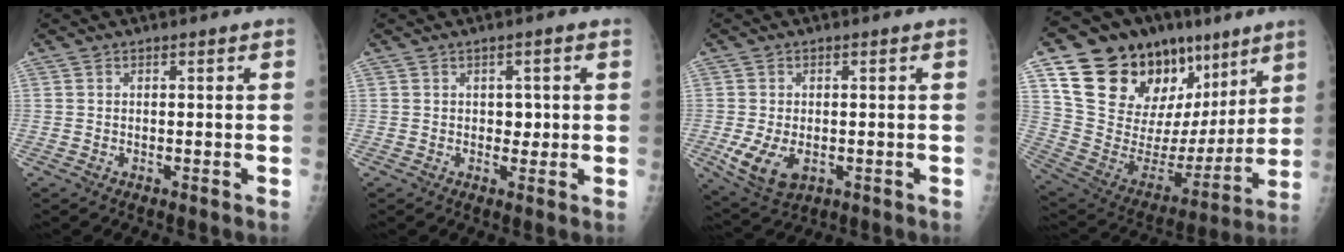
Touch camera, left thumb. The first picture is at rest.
{"total": 2.6, "force": [0.5, 1.8, 1.8], "torque": [-0.005, 0.000, 0.003]}
{"total": 7.4, "force": [-1.7, 4.7, 5.4], "torque": [-0.090, -0.010, -0.020]}
{"total": 29.4, "force": [14.8, 17.6, 18.2], "torque": [-0.246, -0.006, 0.265]}